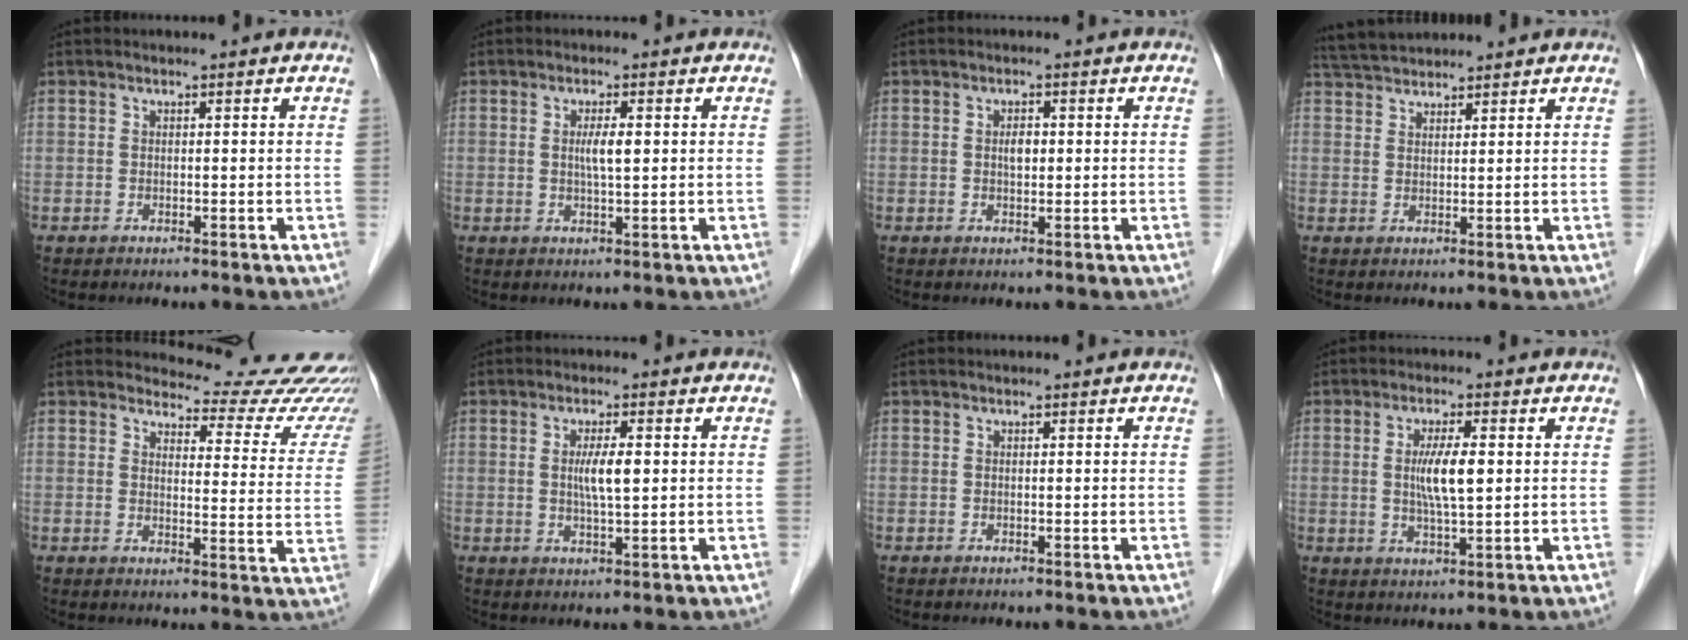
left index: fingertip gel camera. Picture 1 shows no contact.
{"total": 2.8, "force": [0.4, 0.3, 2.7], "torque": [-0.050, 0.000, 0.007]}
{"total": 1.8, "force": [0.2, 0.9, 1.5], "torque": [-0.028, 0.002, 0.003]}
{"total": 5.6, "force": [5.3, 0.8, 1.3], "torque": [-0.029, 0.037, 0.098]}
{"total": 16.2, "force": [15.9, 3.1, 0.9], "torque": [0.029, -0.094, 0.146]}
{"total": 3.9, "force": [0.5, 0.5, 3.9], "torque": [-0.070, -0.003, 0.008]}
{"total": 0.0}
{"total": 5.7, "force": [0.7, 0.7, 5.6], "torque": [-0.107, -0.003, 0.011]}